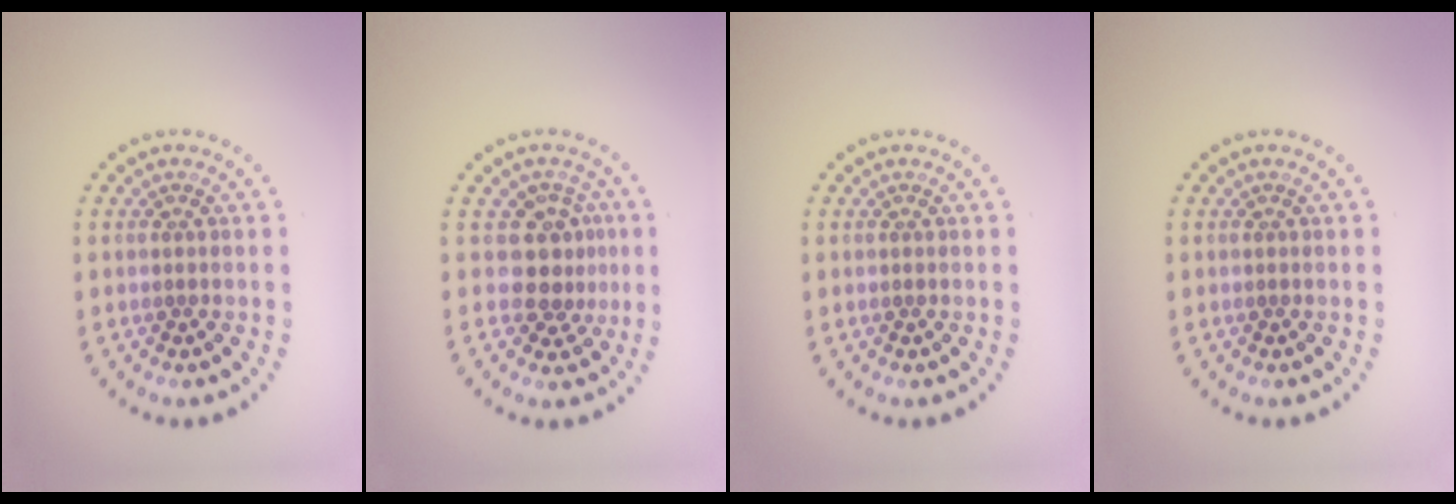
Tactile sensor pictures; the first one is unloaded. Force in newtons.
{"total": 3.3, "press": 2.8, "slide": 1.8}
{"total": 0.0}
{"total": 0.0}